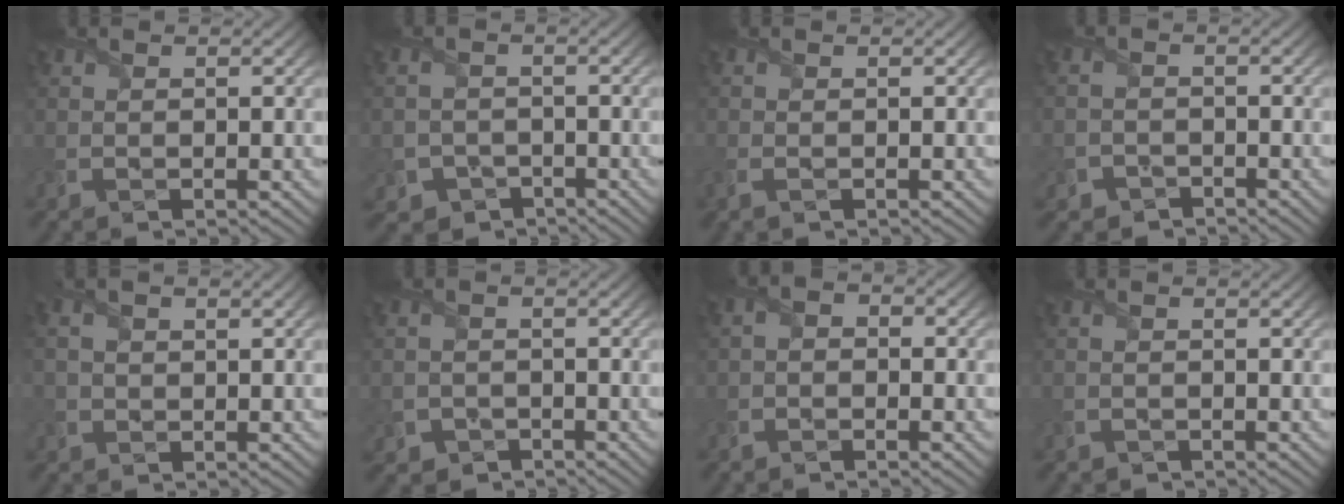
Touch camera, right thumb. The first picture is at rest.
{"total": 5.9, "force": [-3.6, 4.5, 1.3], "torque": [-0.036, -0.022, -0.070]}
{"total": 1.2, "force": [-0.6, 0.6, 0.8], "torque": [-0.021, -0.002, -0.013]}
{"total": 3.2, "force": [-2.6, 1.8, 0.3], "torque": [-0.003, 0.000, -0.056]}
{"total": 2.4, "force": [0.1, 1.4, 2.0], "torque": [-0.046, 0.002, 0.003]}
{"total": 3.4, "force": [-2.4, 2.4, 0.5], "torque": [-0.012, -0.005, -0.051]}
{"total": 2.1, "force": [-1.2, 1.3, 1.0], "torque": [-0.017, 0.005, -0.029]}
{"total": 1.0, "force": [-1.0, 0.4, 0.0], "torque": [0.003, -0.004, -0.022]}